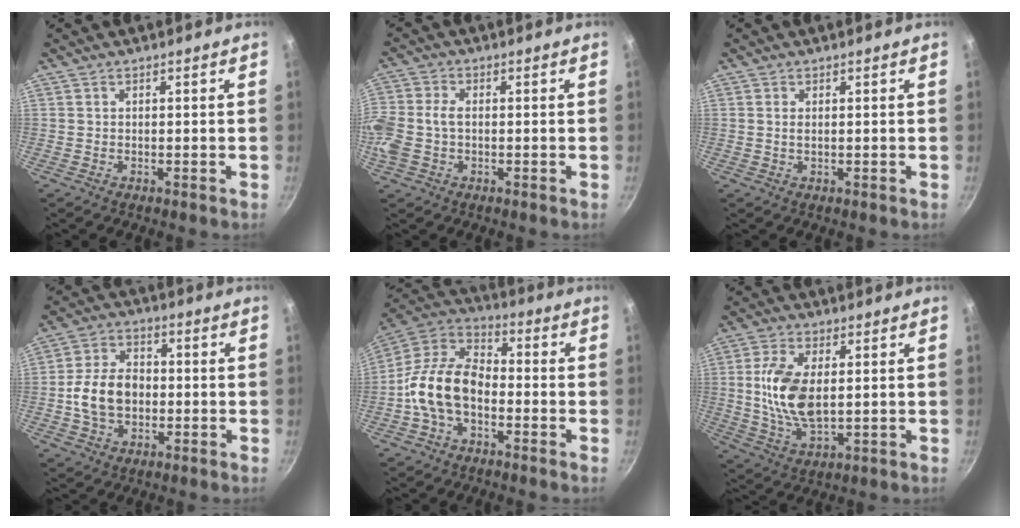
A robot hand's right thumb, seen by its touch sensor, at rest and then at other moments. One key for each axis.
{"total": 8.8, "fx": -0.7, "fy": 5.9, "fz": 6.5, "tx": -0.167, "ty": 0.016, "tz": -0.015}
{"total": 0.9, "fx": 0.2, "fy": 0.4, "fz": 0.8, "tx": -0.018, "ty": -0.001, "tz": 0.004}
{"total": 11.0, "fx": -1.2, "fy": 7.9, "fz": 7.5, "tx": -0.122, "ty": 0.022, "tz": -0.025}
{"total": 14.6, "fx": -3.3, "fy": 9.3, "fz": 10.8, "tx": -0.200, "ty": 0.043, "tz": -0.070}
{"total": 12.0, "fx": 1.1, "fy": 6.1, "fz": 10.3, "tx": -0.208, "ty": -0.012, "tz": 0.026}